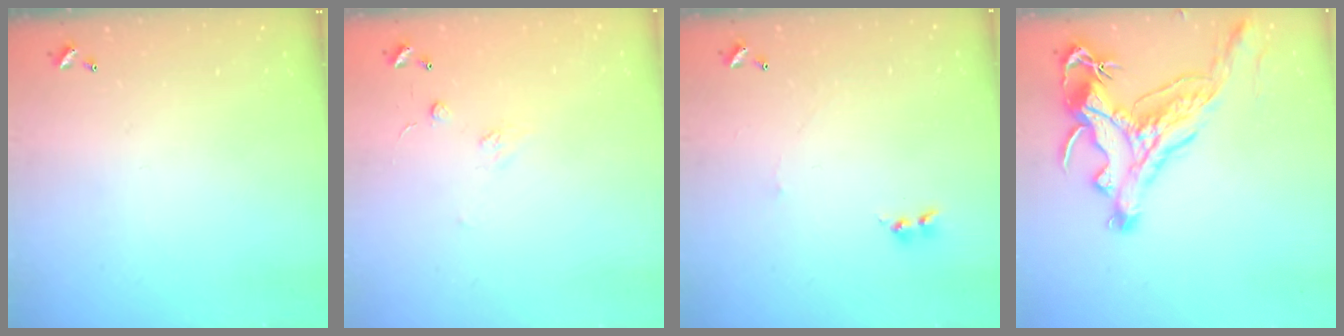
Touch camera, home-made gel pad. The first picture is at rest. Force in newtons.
{"total": 2.5, "press": 2.3, "slide": 1.0}
{"total": 0.8, "press": 0.7, "slide": 0.5}
{"total": 5.1, "press": 4.8, "slide": 1.7}